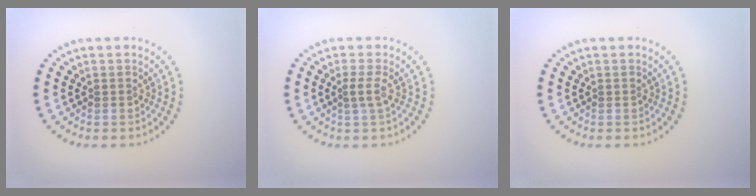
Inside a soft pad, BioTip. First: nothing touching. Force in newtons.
{"total": 1.4, "press": 1.0, "slide": 1.0}
{"total": 0.0}